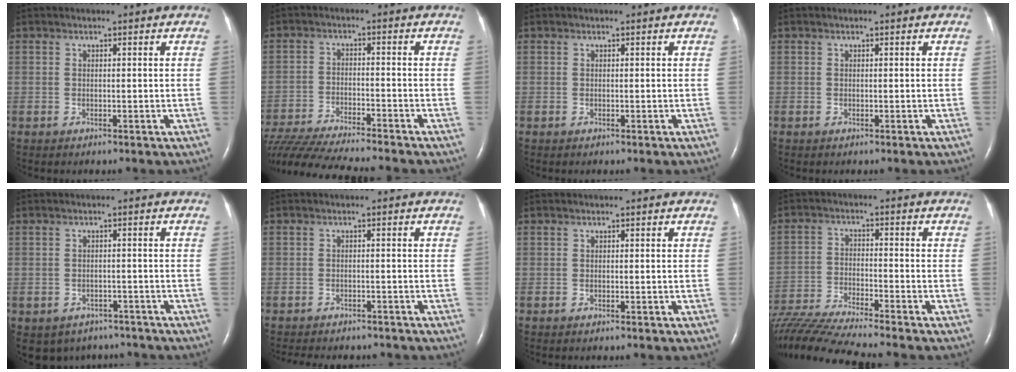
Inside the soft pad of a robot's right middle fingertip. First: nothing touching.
{"total": 16.6, "force": [-15.0, 0.1, 7.2], "torque": [-0.134, -0.033, -0.243]}
{"total": 0.0}
{"total": 0.0}
{"total": 6.6, "force": [-5.3, 3.9, 0.7], "torque": [-0.008, 0.010, -0.061]}
{"total": 8.5, "force": [-7.5, 2.8, 2.9], "torque": [-0.048, 0.000, -0.093]}
{"total": 0.0}
{"total": 13.2, "force": [-11.8, -1.6, 5.6], "torque": [-0.095, -0.026, -0.205]}